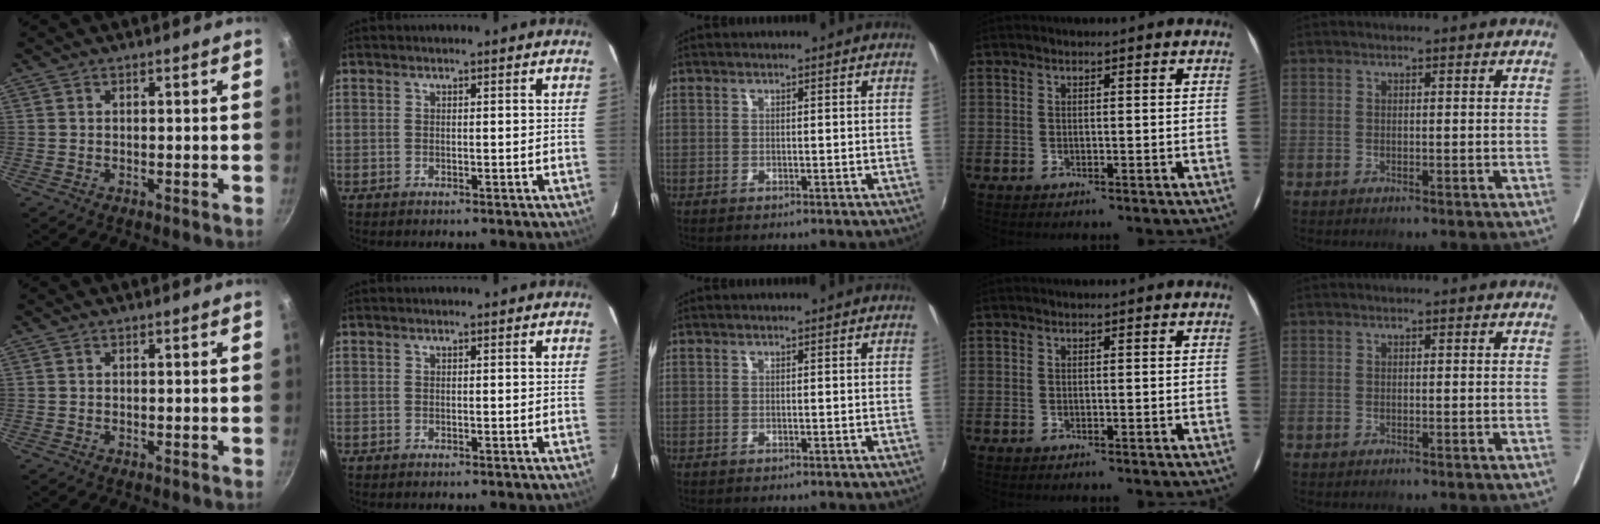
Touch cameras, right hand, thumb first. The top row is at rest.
{}